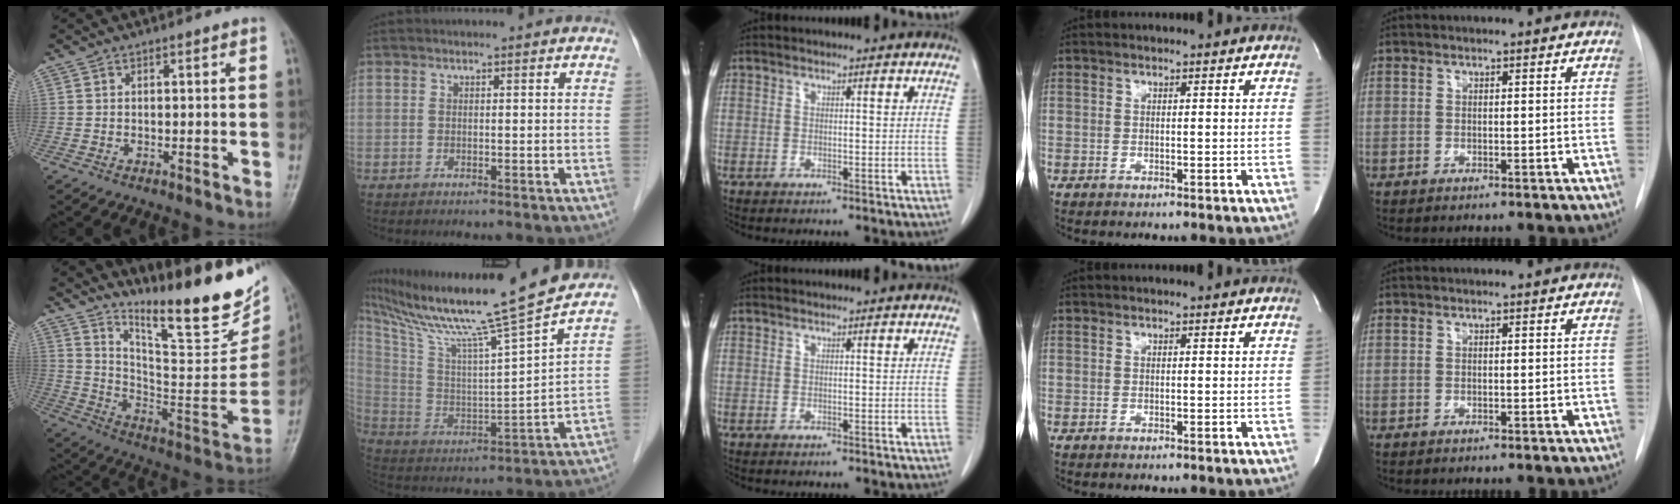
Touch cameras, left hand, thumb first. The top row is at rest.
{"thumb": {"total": 23.6, "force": [17.6, 5.5, 14.8], "torque": [-0.183, -0.112, 0.277]}, "index": {"total": 23.5, "force": [19.7, -1.7, 12.8], "torque": [-0.232, -0.025, 0.319]}}